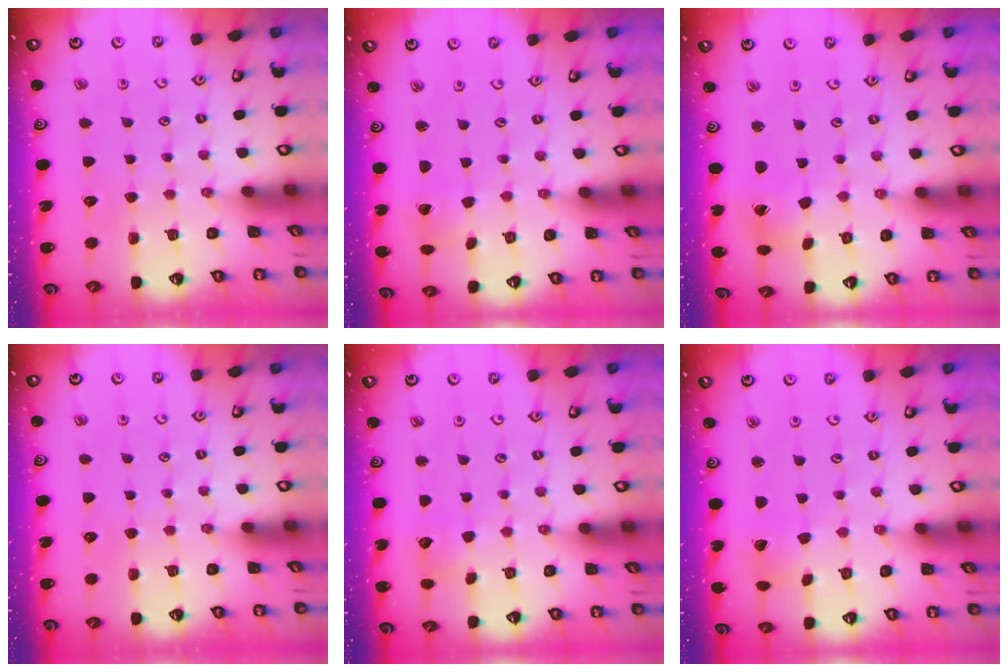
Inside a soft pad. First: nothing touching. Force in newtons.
{"total": 1.8, "press": 1.8, "slide": 0.1}
{"total": 2.5, "press": 2.5, "slide": 0.3}
{"total": 0.0}
{"total": 5.2, "press": 5.2, "slide": 0.5}
{"total": 2.4, "press": 2.4, "slide": 0.3}